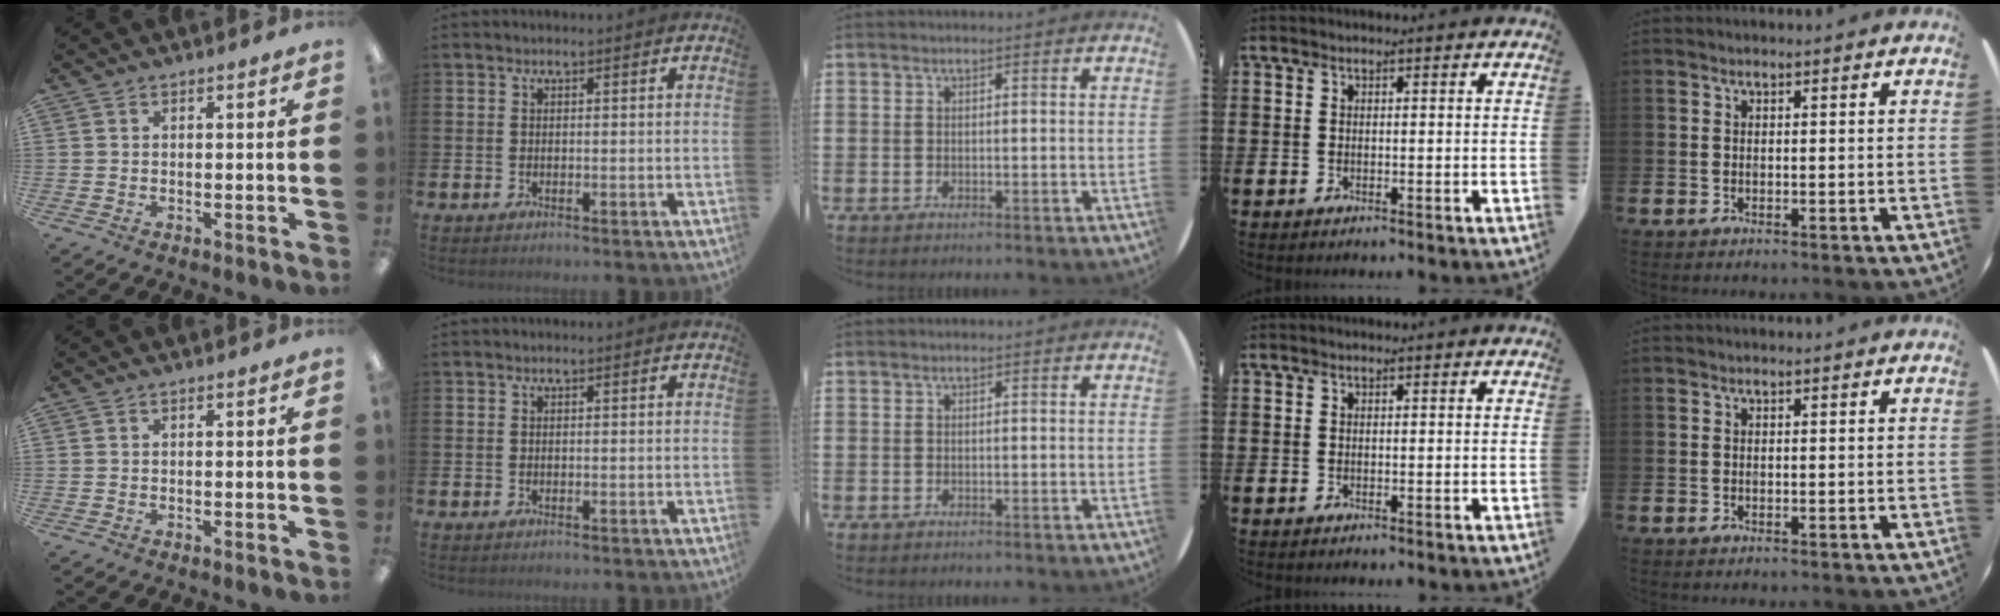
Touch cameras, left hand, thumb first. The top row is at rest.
{}